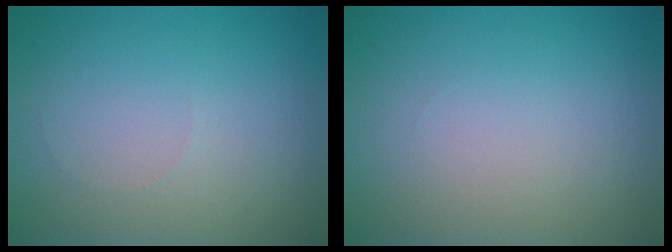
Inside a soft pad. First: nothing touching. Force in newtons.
{"total": 0.0}